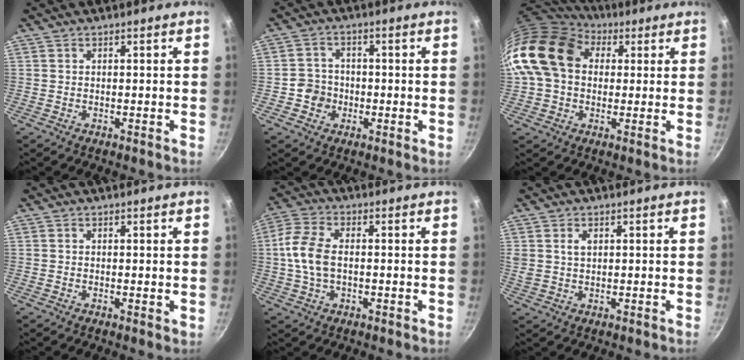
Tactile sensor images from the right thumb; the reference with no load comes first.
{"total": 4.7, "force": [-1.2, 4.4, 1.3], "torque": [0.005, 0.017, -0.027]}
{"total": 17.3, "force": [4.0, 13.1, 10.6], "torque": [-0.176, 0.027, 0.058]}
{"total": 0.7, "force": [0.1, 0.3, 0.6], "torque": [-0.008, -0.002, -0.001]}
{"total": 8.8, "force": [-0.1, 5.4, 7.0], "torque": [-0.145, 0.020, -0.010]}
{"total": 2.4, "force": [0.8, 1.6, 1.5], "torque": [-0.025, 0.000, 0.018]}